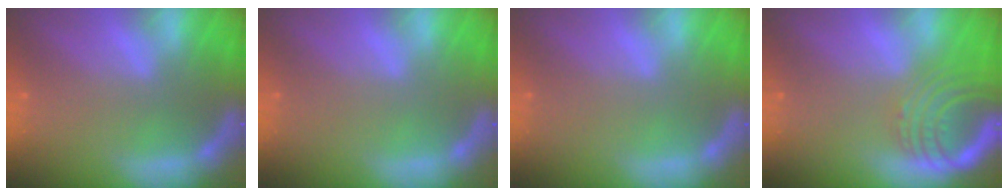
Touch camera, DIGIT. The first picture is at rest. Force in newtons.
{"total": 0.0}
{"total": 0.0}
{"total": 7.6}